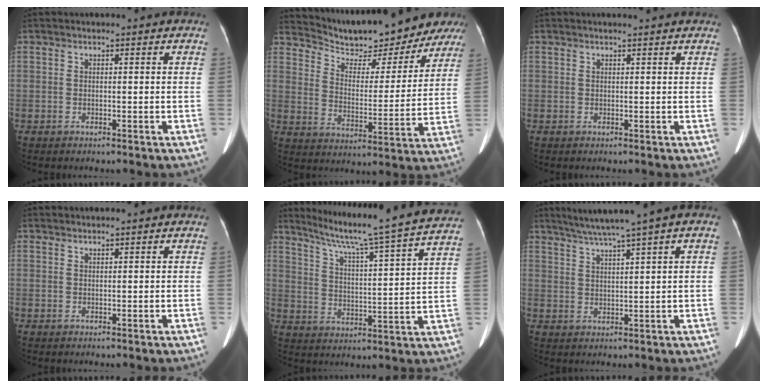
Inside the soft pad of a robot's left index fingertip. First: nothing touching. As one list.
[{"total": 17.5, "force": [16.3, 3.8, 5.1], "torque": [-0.079, -0.007, 0.226]}, {"total": 4.1, "force": [3.7, 0.1, 1.7], "torque": [-0.021, 0.019, 0.039]}, {"total": 1.8, "force": [1.7, -0.1, 0.6], "torque": [-0.007, 0.021, 0.029]}, {"total": 23.1, "force": [20.3, -1.7, 10.9], "torque": [-0.183, -0.037, 0.275]}, {"total": 7.8, "force": [5.3, -1.1, 5.5], "torque": [-0.089, 0.024, 0.089]}]